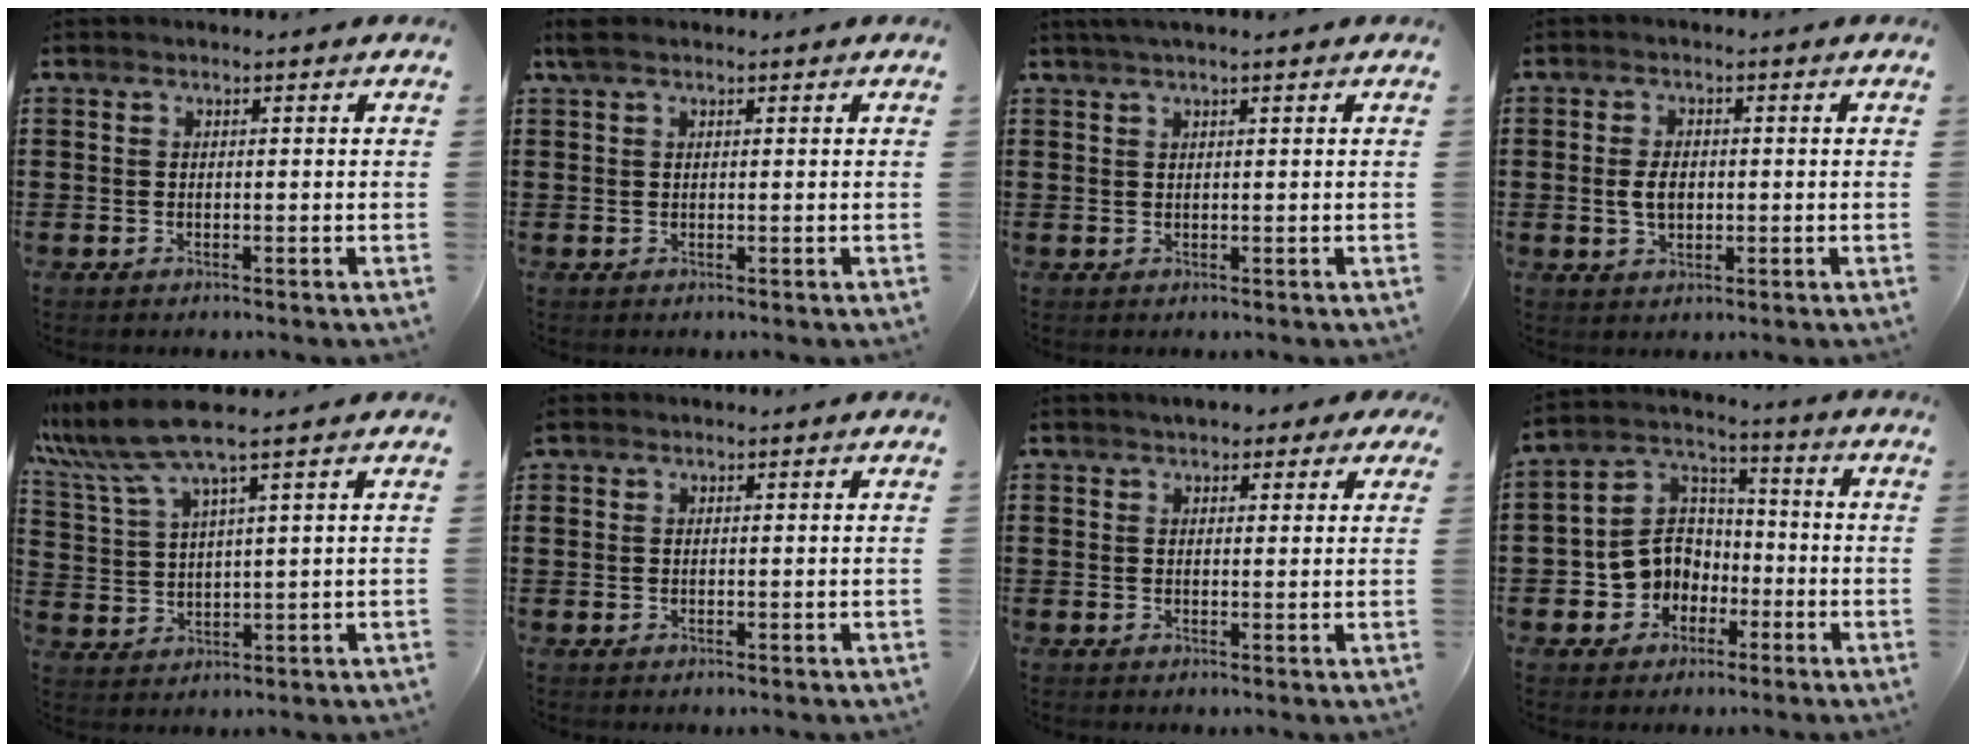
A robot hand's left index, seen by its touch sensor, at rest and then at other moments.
{"total": 1.3, "force": [0.8, 0.6, 0.8], "torque": [-0.020, 0.003, 0.015]}
{"total": 1.2, "force": [0.8, -0.1, 0.9], "torque": [-0.017, 0.001, 0.014]}
{"total": 3.6, "force": [-0.1, 2.2, 2.9], "torque": [-0.057, 0.000, -0.006]}
{"total": 7.8, "force": [5.9, 0.5, 5.1], "torque": [-0.135, -0.022, 0.101]}
{"total": 1.0, "force": [0.9, 0.5, 0.1], "torque": [-0.006, 0.003, 0.018]}
{"total": 2.3, "force": [1.7, 1.2, 0.9], "torque": [-0.017, 0.007, 0.028]}
{"total": 7.4, "force": [-2.4, 6.7, 1.8], "torque": [-0.076, 0.004, -0.053]}